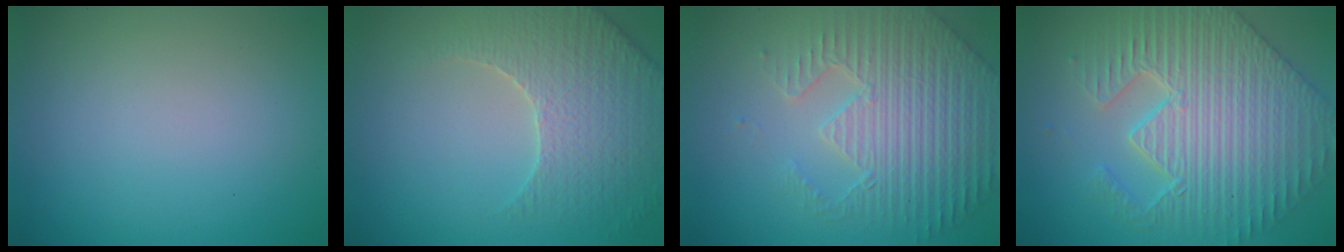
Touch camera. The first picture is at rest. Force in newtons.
{"total": 4.4, "press": 4.3, "slide": 0.8}
{"total": 5.9, "press": 5.0, "slide": 3.2}
{"total": 7.0, "press": 5.8, "slide": 3.9}